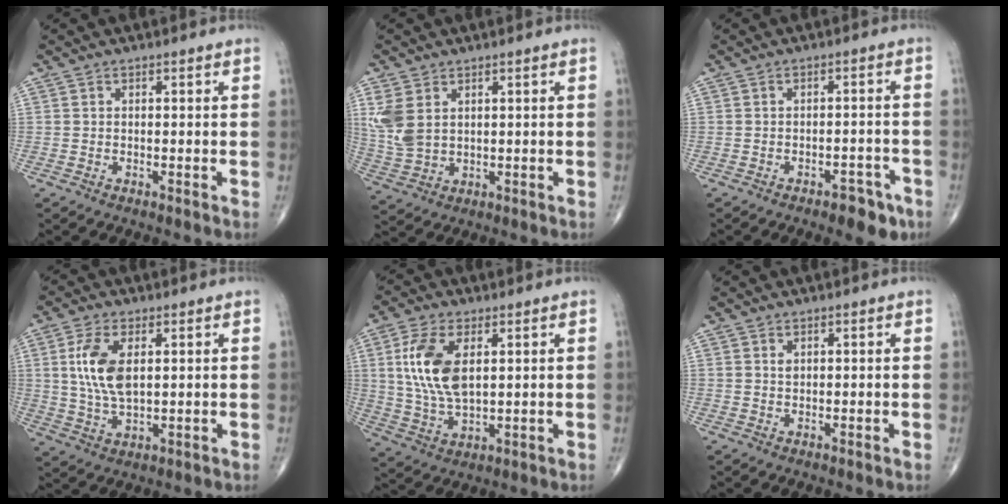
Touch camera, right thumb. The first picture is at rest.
{"total": 7.3, "force": [2.4, 4.7, 4.9], "torque": [-0.115, -0.005, 0.062]}
{"total": 5.5, "force": [-3.4, 2.6, 3.5], "torque": [-0.029, 0.020, -0.040]}
{"total": 9.5, "force": [2.2, 4.8, 7.9], "torque": [-0.161, -0.009, 0.046]}
{"total": 12.2, "force": [3.1, 6.3, 10.0], "torque": [-0.202, -0.011, 0.066]}
{"total": 1.0, "force": [0.5, 0.6, 0.6], "torque": [-0.005, -0.001, 0.010]}